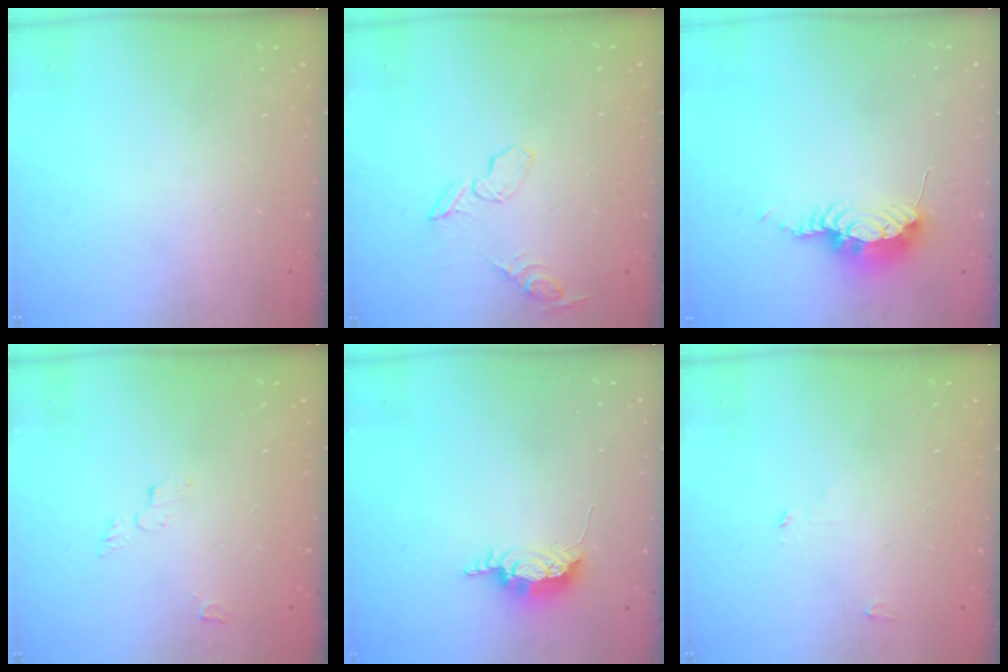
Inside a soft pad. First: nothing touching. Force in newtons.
{"total": 8.3, "press": 8.1, "slide": 1.6}
{"total": 8.7, "press": 8.6, "slide": 0.9}
{"total": 3.5, "press": 3.5, "slide": 0.3}
{"total": 7.0, "press": 6.9, "slide": 0.5}
{"total": 2.7, "press": 2.7, "slide": 0.3}